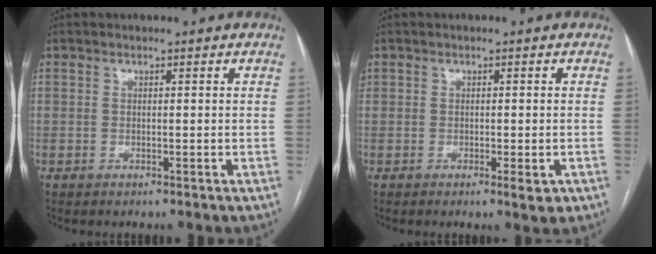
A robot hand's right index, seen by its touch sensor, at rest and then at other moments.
{"total": 2.3, "force": [-0.8, 1.0, 1.9], "torque": [-0.028, 0.001, -0.003]}